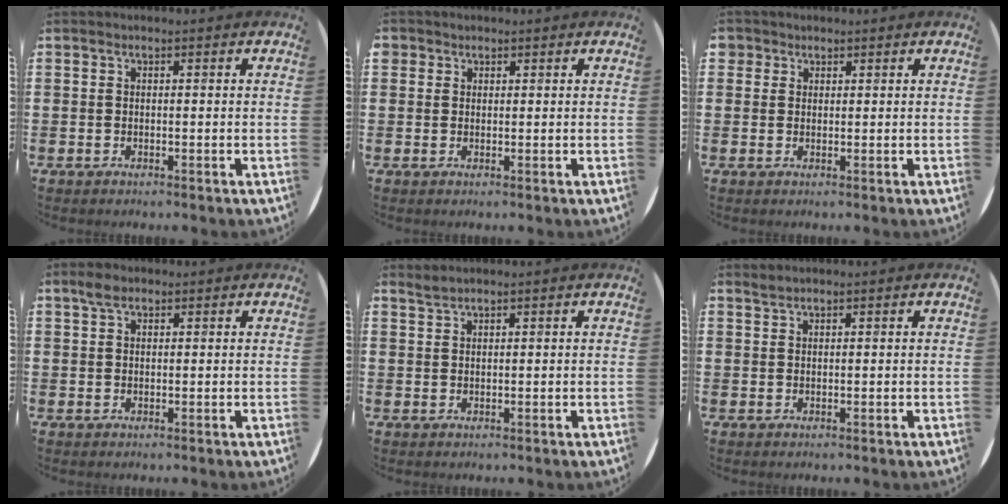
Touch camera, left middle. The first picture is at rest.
{"total": 1.0, "force": [0.8, 0.7, 0.0], "torque": [-0.001, 0.003, 0.016]}
{"total": 1.4, "force": [1.1, 0.9, 0.0], "torque": [0.006, 0.001, 0.021]}
{"total": 2.0, "force": [1.3, 1.0, 1.0], "torque": [-0.015, 0.003, 0.023]}
{"total": 1.1, "force": [1.1, -0.1, 0.1], "torque": [-0.004, -0.001, 0.021]}
{"total": 0.7, "force": [0.7, -0.1, 0.0], "torque": [-0.002, -0.002, 0.014]}